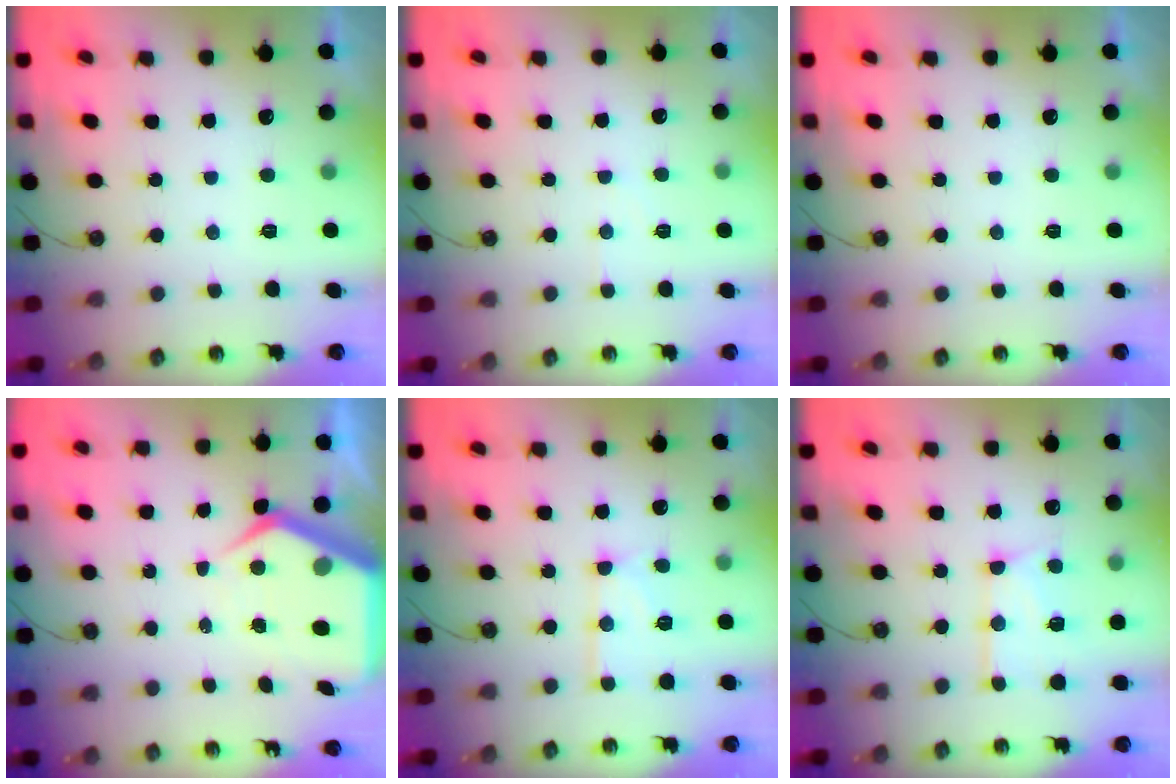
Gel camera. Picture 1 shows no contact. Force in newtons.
{"total": 4.2, "press": 4.1, "slide": 0.6}
{"total": 0.0}
{"total": 8.2, "press": 8.2, "slide": 0.6}
{"total": 12.9, "press": 12.9, "slide": 1.2}
{"total": 13.5, "press": 13.5, "slide": 0.9}